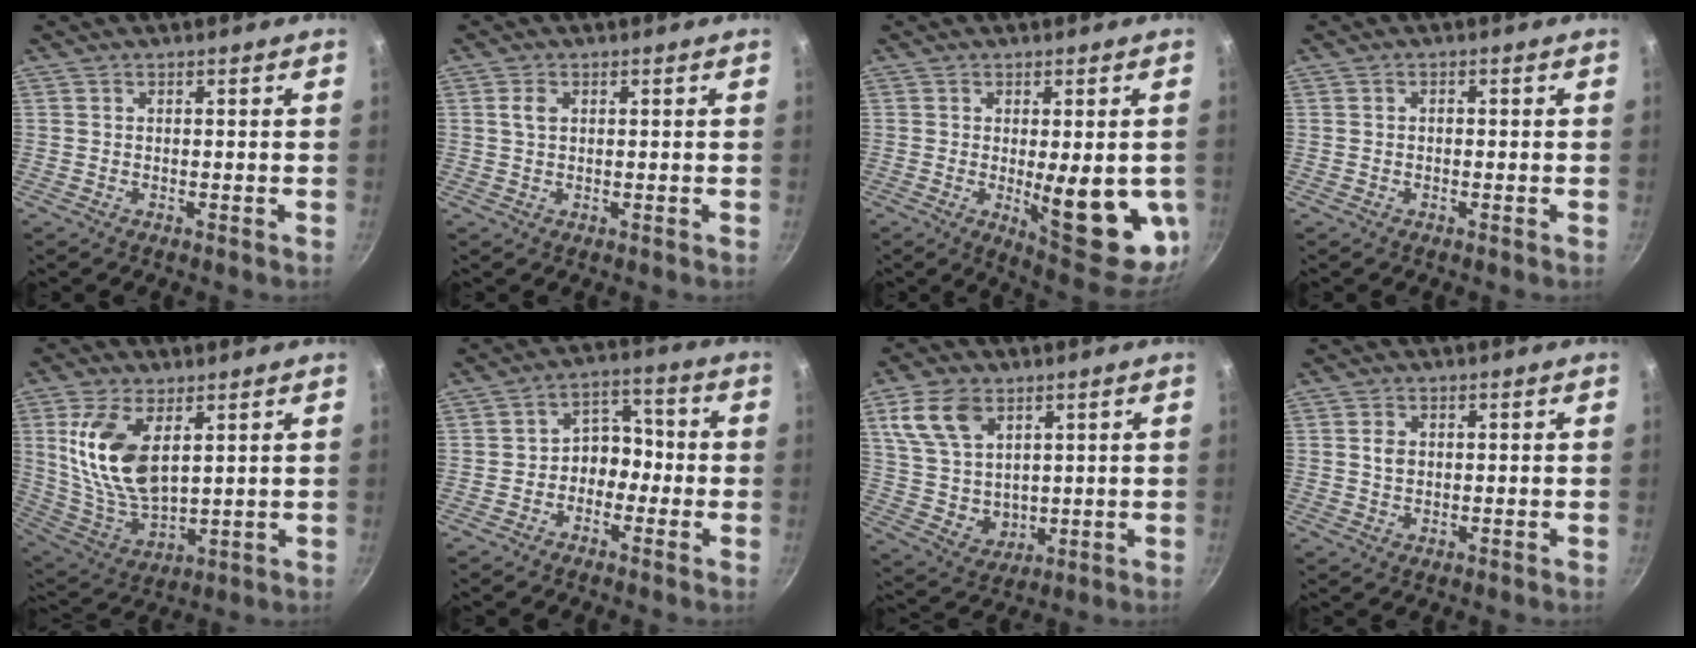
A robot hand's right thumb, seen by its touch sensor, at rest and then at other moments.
{"total": 2.2, "force": [0.6, 1.4, 1.6], "torque": [-0.028, 0.002, 0.012]}
{"total": 17.0, "force": [-2.2, 5.7, 15.8], "torque": [-0.176, -0.029, -0.017]}
{"total": 0.8, "force": [-0.2, 0.7, 0.5], "torque": [-0.008, 0.005, -0.003]}
{"total": 15.3, "force": [4.5, 7.9, 12.2], "torque": [-0.234, -0.031, 0.100]}
{"total": 6.7, "force": [-1.8, 5.2, 3.7], "torque": [-0.002, 0.039, -0.042]}
{"total": 12.9, "force": [5.3, 9.0, 7.5], "torque": [-0.116, -0.021, 0.119]}
{"total": 2.4, "force": [0.4, 1.9, 1.5], "torque": [-0.020, -0.001, 0.007]}